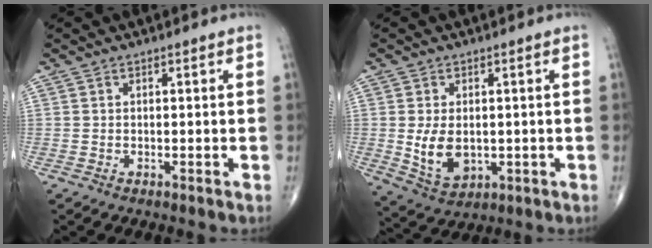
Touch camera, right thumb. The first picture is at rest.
{"total": 7.7, "force": [-0.4, 5.1, 5.8], "torque": [-0.091, -0.012, 0.008]}